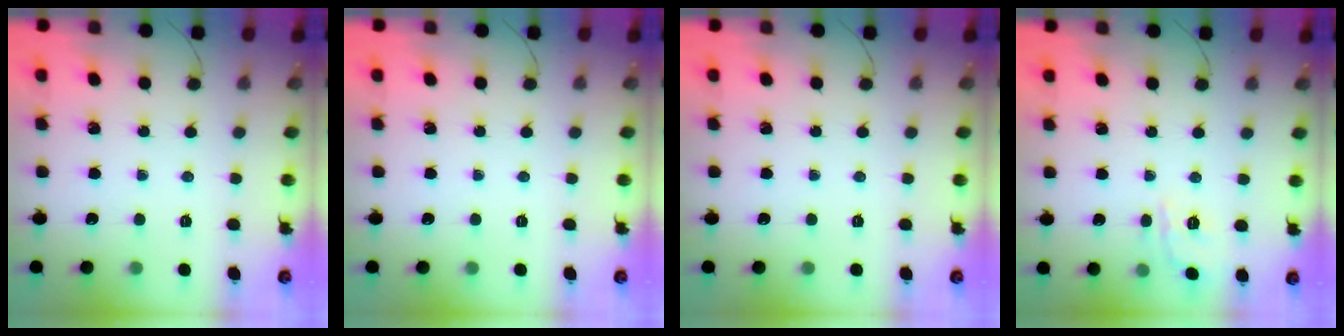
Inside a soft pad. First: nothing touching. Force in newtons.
{"total": 0.0}
{"total": 0.0}
{"total": 7.5, "press": 7.4, "slide": 1.0}